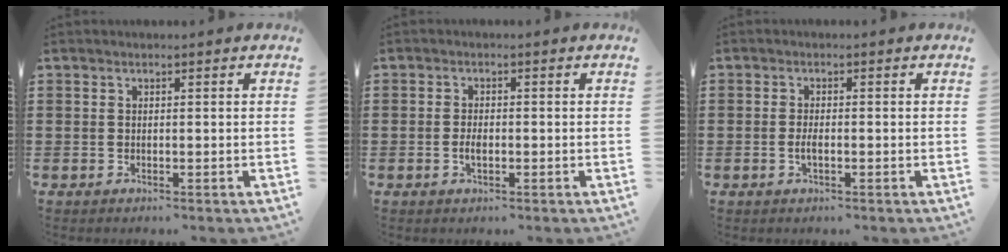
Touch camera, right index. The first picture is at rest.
{"total": 2.0, "force": [-0.5, 0.9, 1.7], "torque": [-0.032, 0.002, -0.009]}
{"total": 1.8, "force": [-0.4, 0.6, 1.7], "torque": [-0.032, 0.000, -0.008]}